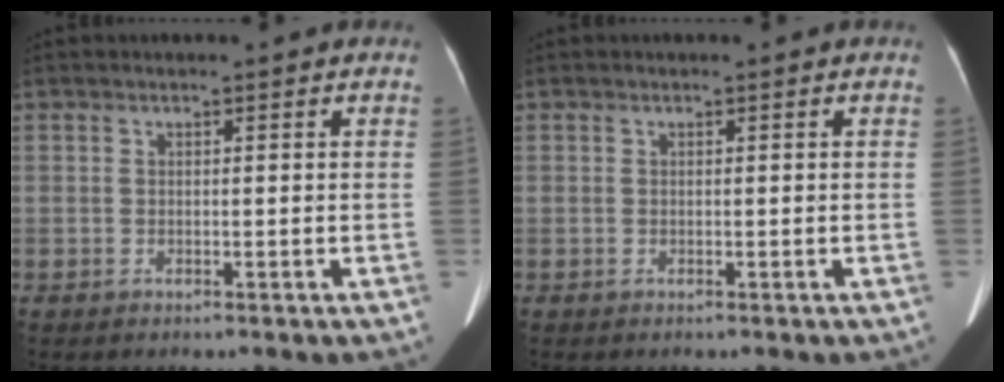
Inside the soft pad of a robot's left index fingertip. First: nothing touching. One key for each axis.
{"total": 0.0}